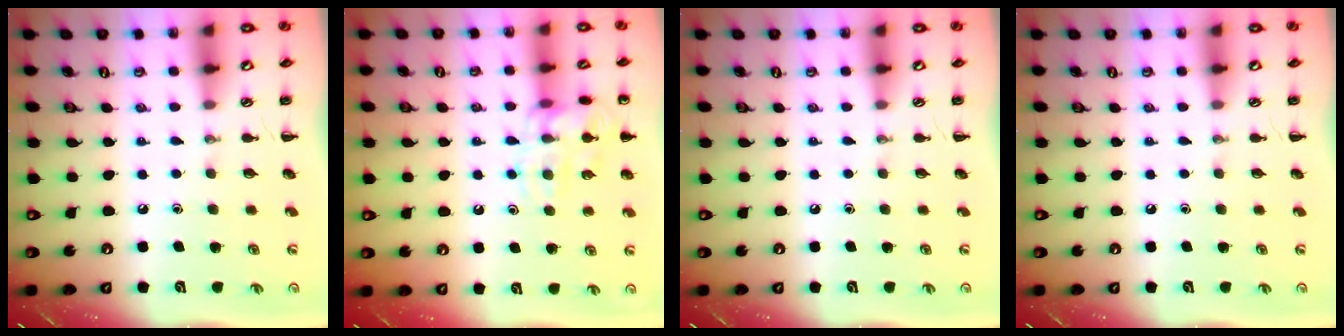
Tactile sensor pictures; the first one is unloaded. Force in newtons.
{"total": 13.7, "press": 13.6, "slide": 1.4}
{"total": 0.0}
{"total": 0.0}